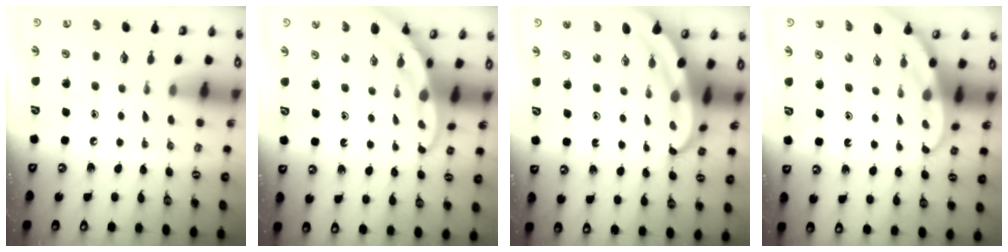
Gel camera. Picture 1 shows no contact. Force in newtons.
{"total": 3.2, "press": 3.1, "slide": 0.3}
{"total": 6.1, "press": 6.0, "slide": 1.5}
{"total": 3.0, "press": 3.0, "slide": 0.1}